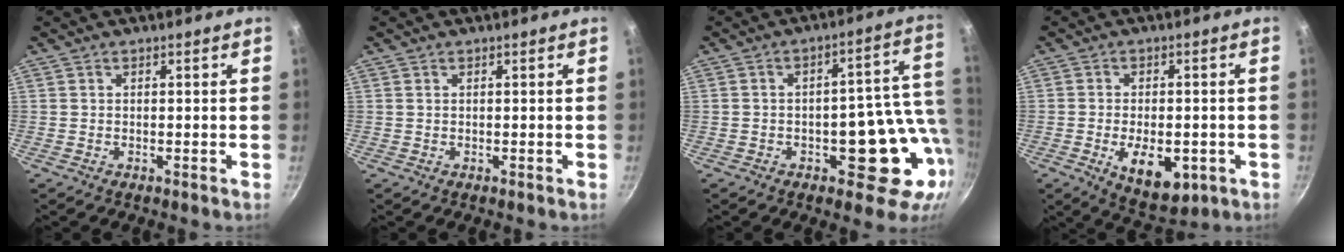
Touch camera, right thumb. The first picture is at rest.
{"total": 0.0}
{"total": 15.5, "force": [-2.8, 8.4, 12.7], "torque": [-0.093, 0.025, -0.027]}
{"total": 10.8, "force": [-3.1, 5.9, 8.4], "torque": [-0.103, 0.003, -0.031]}